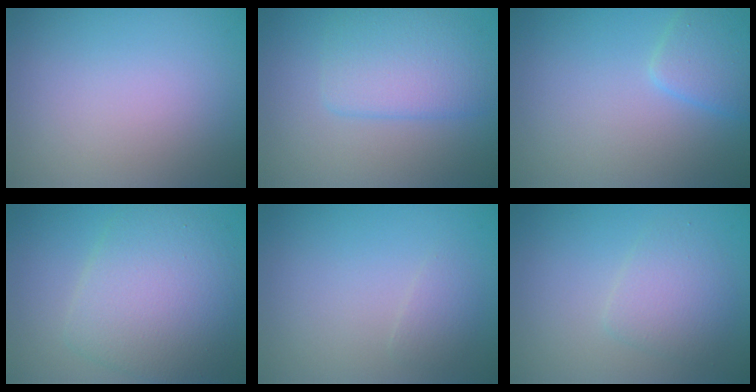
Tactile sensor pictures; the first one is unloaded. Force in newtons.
{"total": 4.4, "press": 4.4, "slide": 0.0}
{"total": 2.6, "press": 2.6, "slide": 0.2}
{"total": 7.1, "press": 7.1, "slide": 0.2}
{"total": 1.2, "press": 1.2, "slide": 0.1}
{"total": 2.7, "press": 2.7, "slide": 0.1}